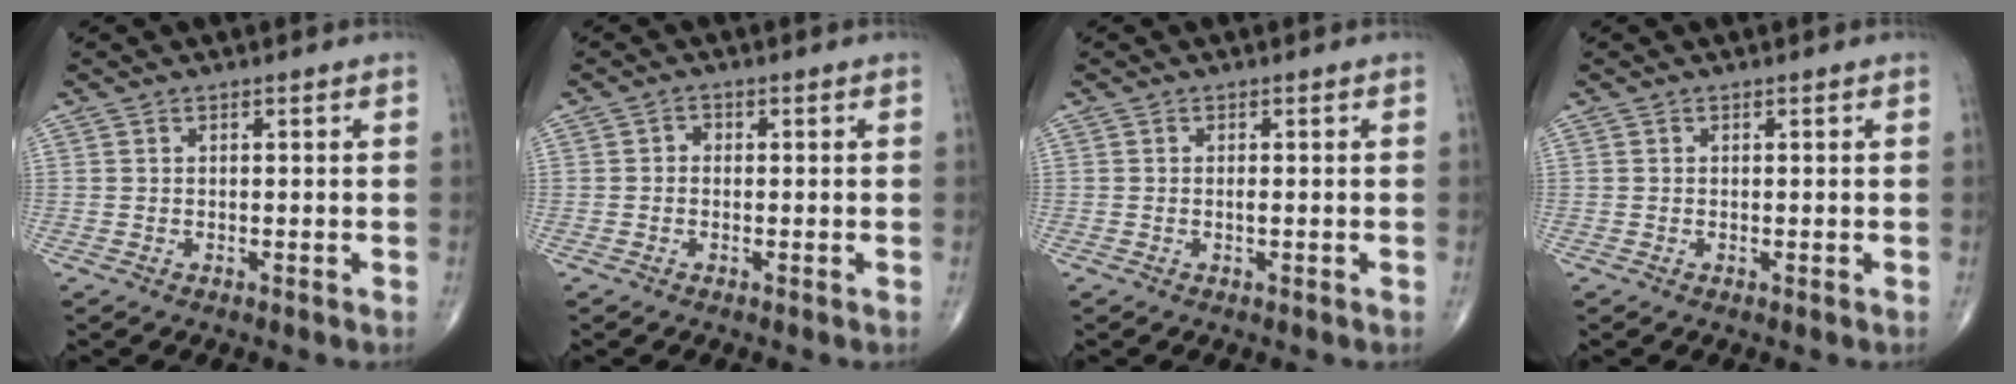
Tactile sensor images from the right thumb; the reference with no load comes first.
{"total": 1.2, "force": [-0.2, 1.0, 0.6], "torque": [0.000, 0.004, -0.009]}
{"total": 0.8, "force": [-0.1, 0.2, 0.7], "torque": [-0.014, -0.001, -0.003]}
{"total": 0.0}